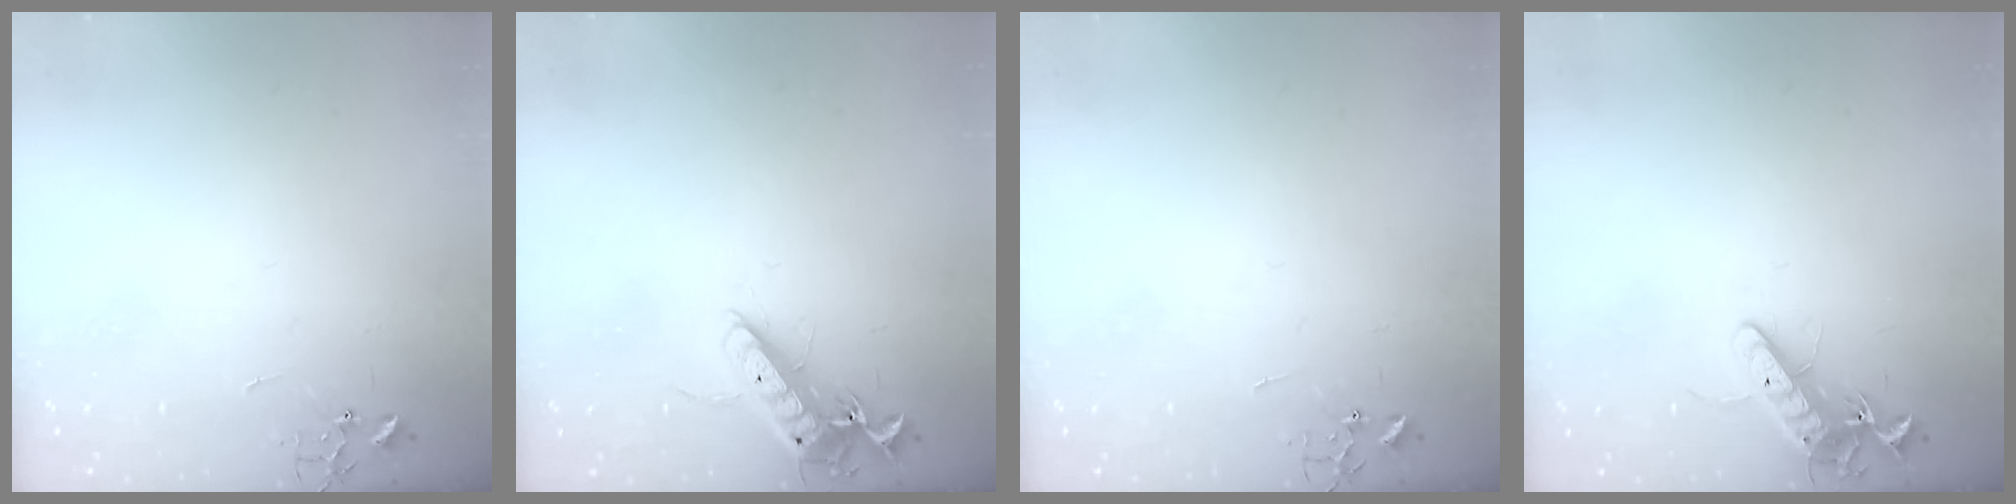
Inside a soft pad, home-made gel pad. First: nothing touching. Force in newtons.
{"total": 13.2, "press": 13.1, "slide": 1.2}
{"total": 0.0}
{"total": 11.4, "press": 11.4, "slide": 0.9}